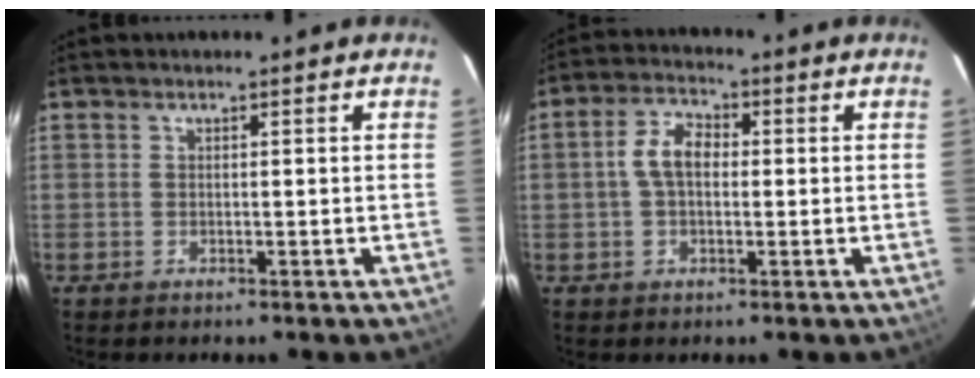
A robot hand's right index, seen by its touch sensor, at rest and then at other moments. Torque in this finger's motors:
{"motor_torque": [0.17, 0.00, 0.16, 0.06]}